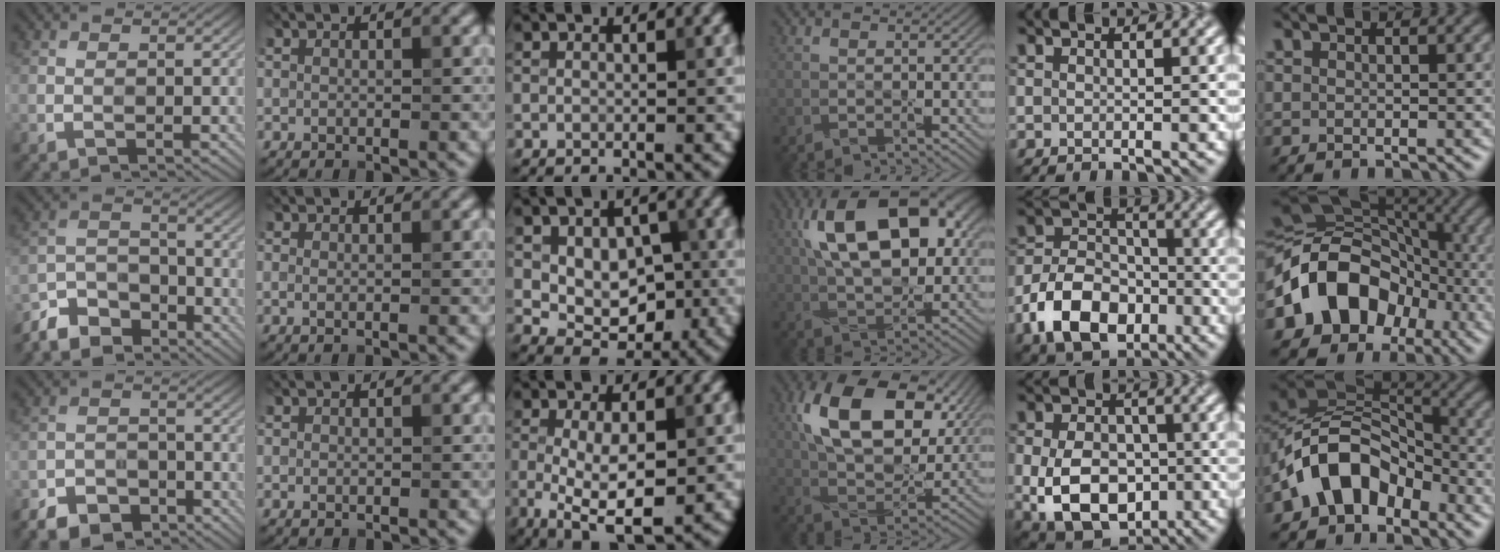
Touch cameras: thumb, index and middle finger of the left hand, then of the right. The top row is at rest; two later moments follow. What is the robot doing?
{"motion": "wipe", "object": "bowl"}